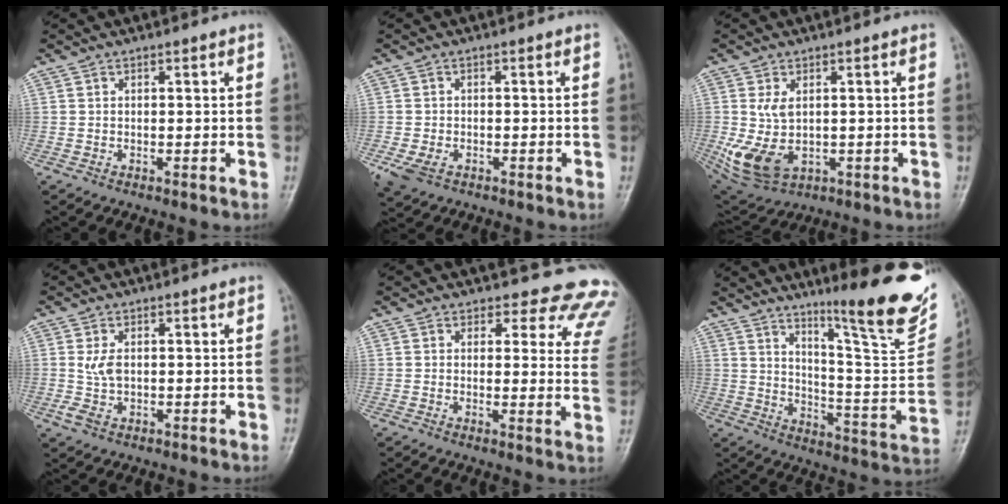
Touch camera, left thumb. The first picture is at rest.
{"total": 4.5, "force": [-2.0, 3.0, 2.8], "torque": [-0.067, -0.002, -0.031]}
{"total": 9.3, "force": [-0.4, 6.0, 7.1], "torque": [-0.136, -0.006, 0.011]}
{"total": 3.4, "force": [0.0, 2.0, 2.7], "torque": [-0.057, 0.000, 0.004]}
{"total": 14.2, "force": [13.1, 5.2, 1.2], "torque": [0.046, -0.108, 0.104]}
{"total": 20.7, "force": [14.9, 2.3, 14.1], "torque": [-0.170, -0.105, 0.222]}